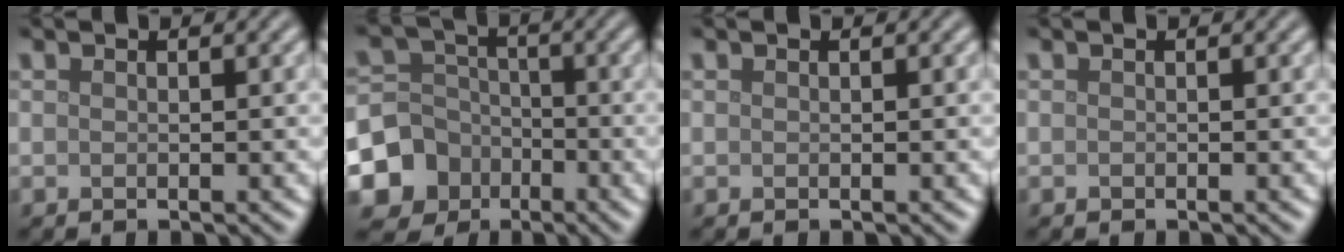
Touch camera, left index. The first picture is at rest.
{"total": 8.5, "force": [-3.9, 7.4, 1.6], "torque": [-0.029, -0.015, -0.099]}
{"total": 0.0}
{"total": 0.0}